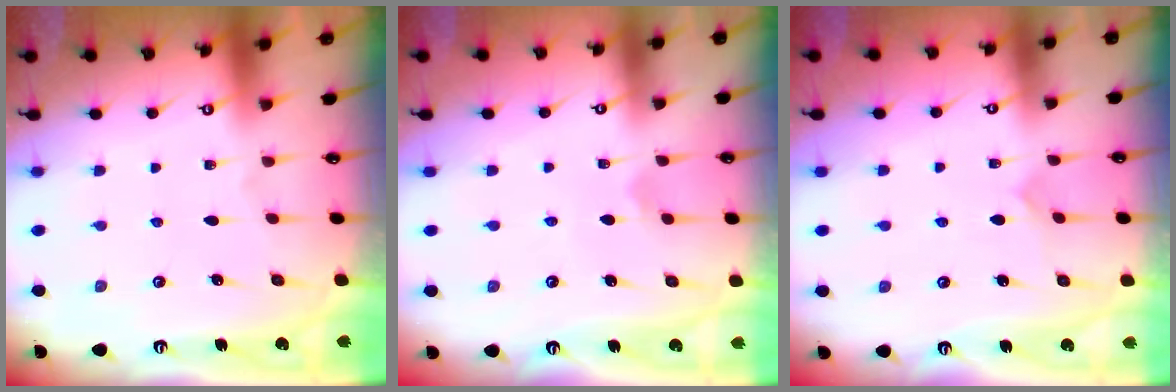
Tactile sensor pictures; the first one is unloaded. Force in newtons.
{"total": 2.8, "press": 2.8, "slide": 0.6}
{"total": 4.0, "press": 4.0, "slide": 0.5}